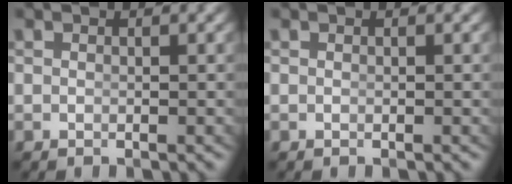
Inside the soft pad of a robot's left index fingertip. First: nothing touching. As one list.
[{"total": 0.0}]